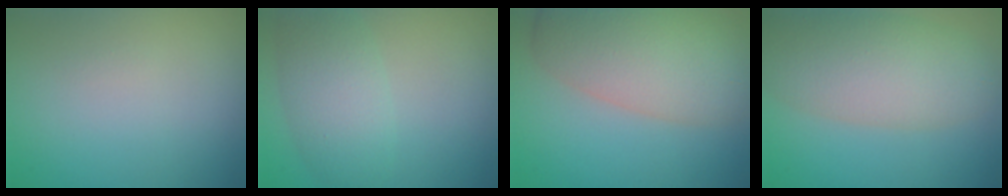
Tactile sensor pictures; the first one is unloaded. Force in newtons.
{"total": 4.5, "press": 4.5, "slide": 0.1}
{"total": 9.3, "press": 9.3, "slide": 0.7}
{"total": 7.0, "press": 7.0, "slide": 0.3}